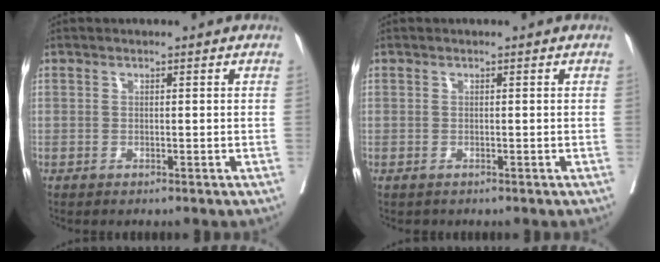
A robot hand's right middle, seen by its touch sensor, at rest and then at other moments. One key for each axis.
{"total": 0.0}